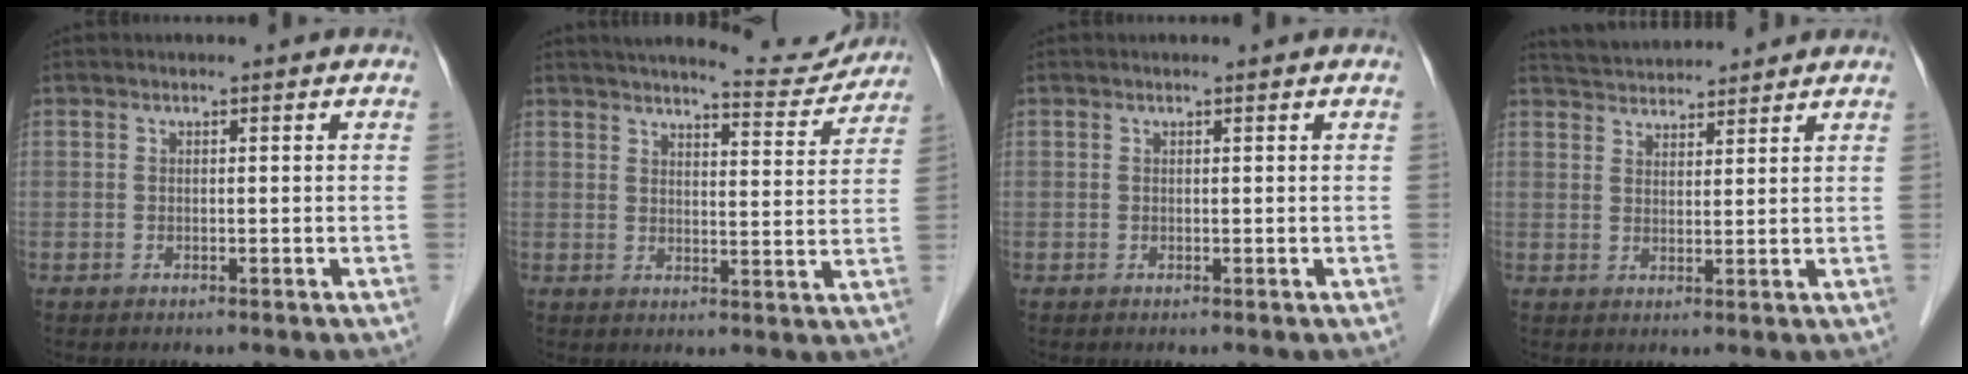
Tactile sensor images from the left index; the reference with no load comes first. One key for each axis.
{"total": 11.0, "fx": 10.6, "fy": 1.2, "fz": 3.0, "tx": -0.035, "ty": -0.008, "tz": 0.127}
{"total": 0.7, "fx": 0.6, "fy": 0.0, "fz": 0.3, "tx": -0.010, "ty": 0.007, "tz": 0.011}
{"total": 7.8, "fx": 7.5, "fy": 1.2, "fz": 1.5, "tx": -0.031, "ty": 0.031, "tz": 0.119}